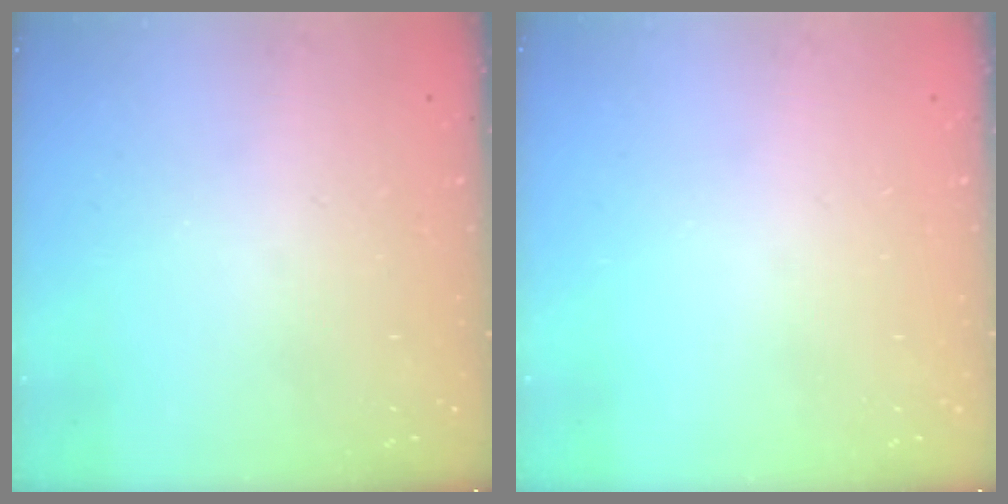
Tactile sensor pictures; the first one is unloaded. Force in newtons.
{"total": 0.0}